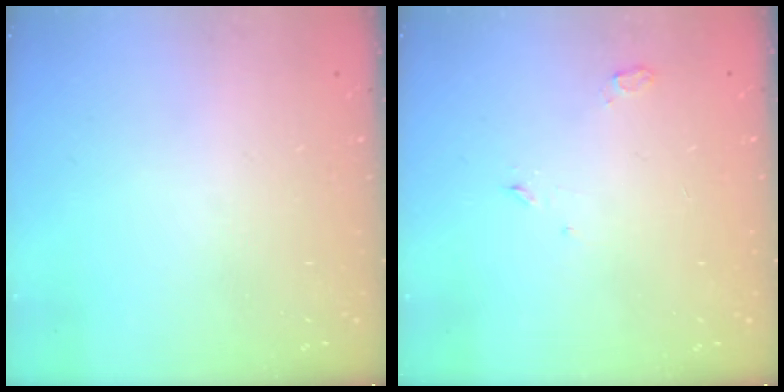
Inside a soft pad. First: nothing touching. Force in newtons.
{"total": 2.8, "press": 2.7, "slide": 0.7}